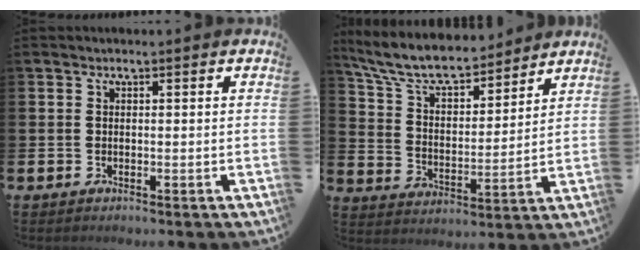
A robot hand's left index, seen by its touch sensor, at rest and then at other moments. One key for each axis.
{"total": 9.0, "fx": 8.1, "fy": 2.5, "fz": 3.1, "tx": -0.102, "ty": -0.048, "tz": 0.145}